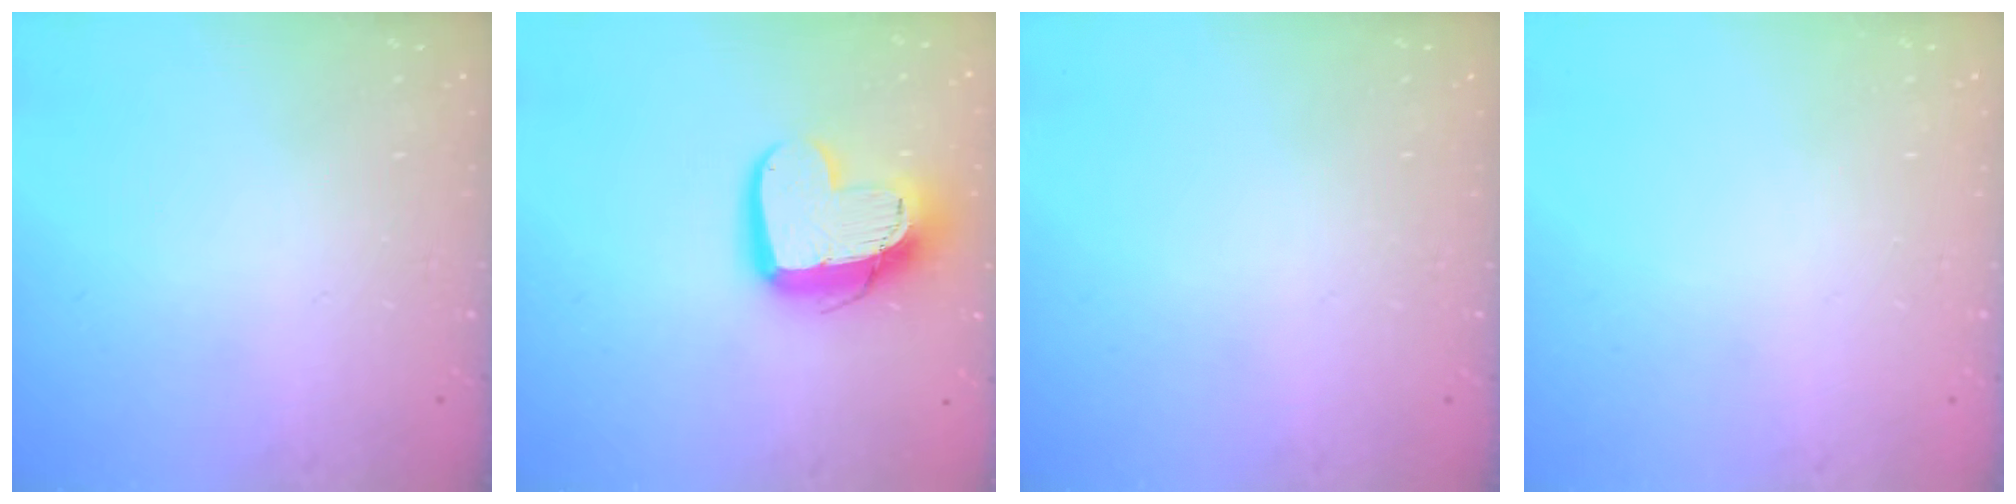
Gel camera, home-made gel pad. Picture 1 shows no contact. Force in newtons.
{"total": 15.4, "press": 15.4, "slide": 1.6}
{"total": 0.0}
{"total": 0.0}